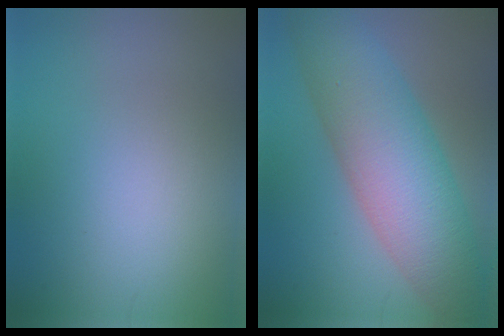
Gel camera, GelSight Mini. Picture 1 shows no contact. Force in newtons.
{"total": 10.2, "press": 10.2, "slide": 0.3}